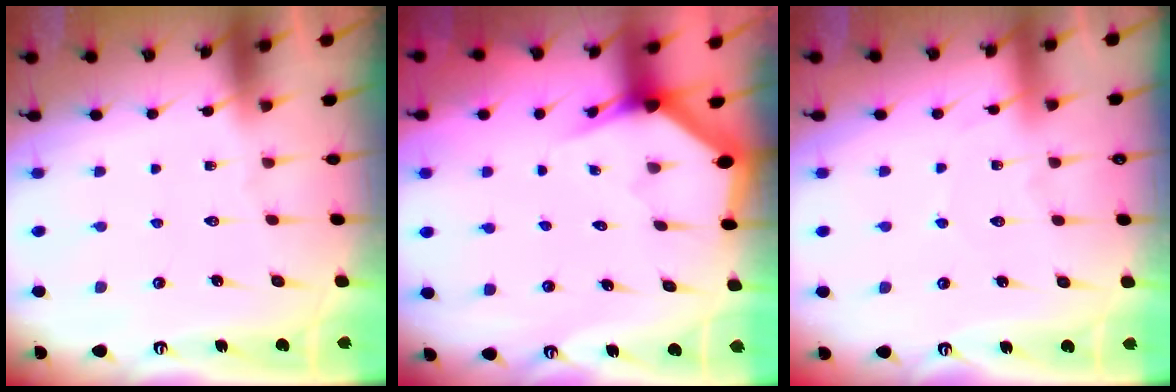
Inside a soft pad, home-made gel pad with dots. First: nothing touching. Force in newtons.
{"total": 3.0, "press": 3.0, "slide": 0.0}
{"total": 2.4, "press": 2.4, "slide": 0.3}